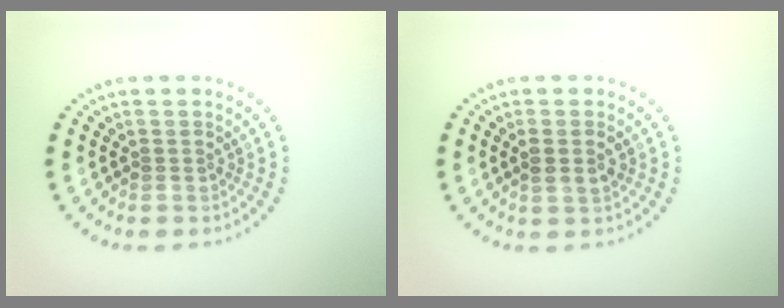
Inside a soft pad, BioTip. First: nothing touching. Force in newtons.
{"total": 1.7, "press": 1.6, "slide": 0.6}